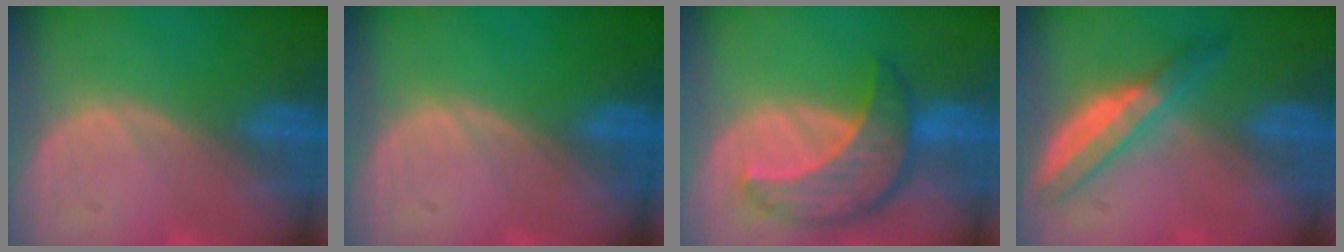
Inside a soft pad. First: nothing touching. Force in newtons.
{"total": 0.0}
{"total": 8.6, "press": 7.7, "slide": 3.8}
{"total": 5.5, "press": 5.0, "slide": 2.2}